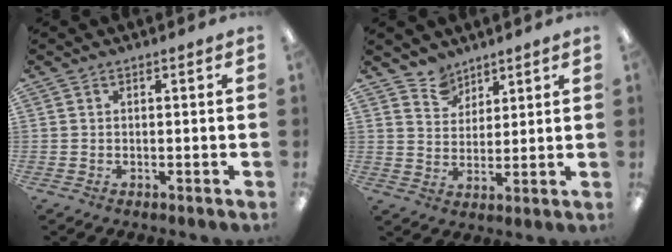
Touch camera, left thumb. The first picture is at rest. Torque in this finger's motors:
{"motor_torque": [0.02, 0.00, -0.30, -0.13, 0.05]}